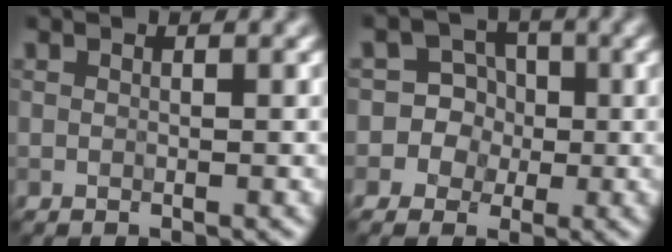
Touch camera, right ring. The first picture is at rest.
{"total": 6.5, "force": [-0.3, 6.4, 1.1], "torque": [-0.012, 0.034, -0.021]}